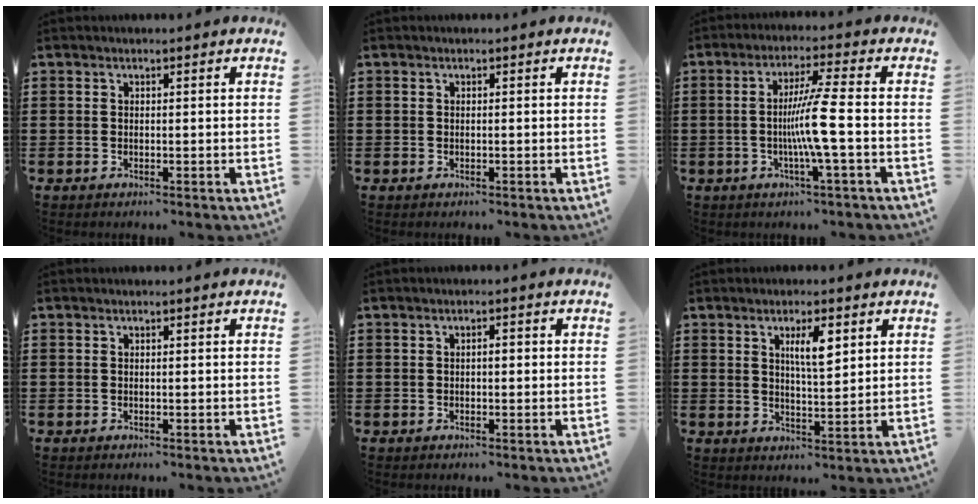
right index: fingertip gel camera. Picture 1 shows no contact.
{"total": 0.0}
{"total": 7.3, "force": [-1.3, -0.9, 7.1], "torque": [-0.130, -0.013, -0.030]}
{"total": 0.0}
{"total": 1.2, "force": [-0.1, 0.4, 1.2], "torque": [-0.021, 0.001, -0.003]}
{"total": 4.9, "force": [2.1, 1.3, 4.2], "torque": [-0.080, 0.005, 0.031]}